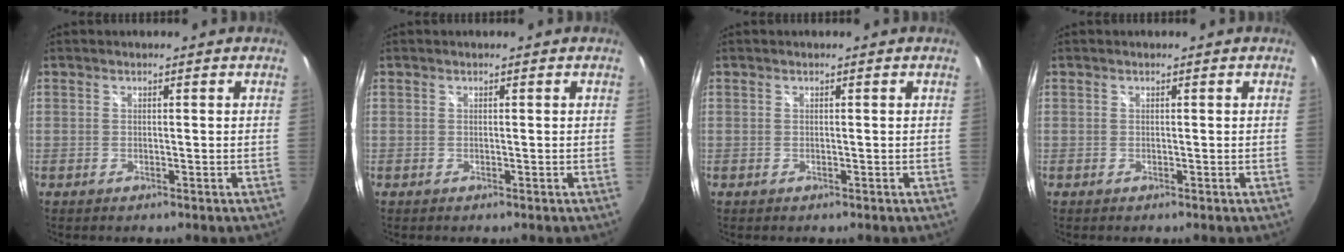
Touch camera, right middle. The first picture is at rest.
{"total": 0.0}
{"total": 0.0}
{"total": 0.0}